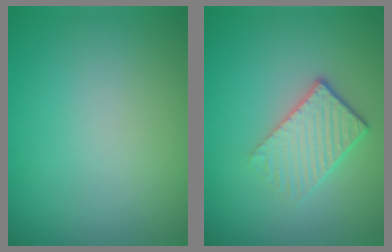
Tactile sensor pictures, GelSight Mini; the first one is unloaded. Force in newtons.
{"total": 3.3, "press": 2.7, "slide": 1.9}